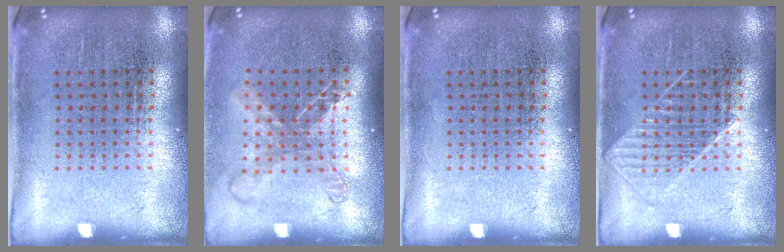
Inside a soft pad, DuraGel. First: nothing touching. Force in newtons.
{"total": 1.5, "press": 1.3, "slide": 0.9}
{"total": 0.0}
{"total": 1.3, "press": 1.3, "slide": 0.3}